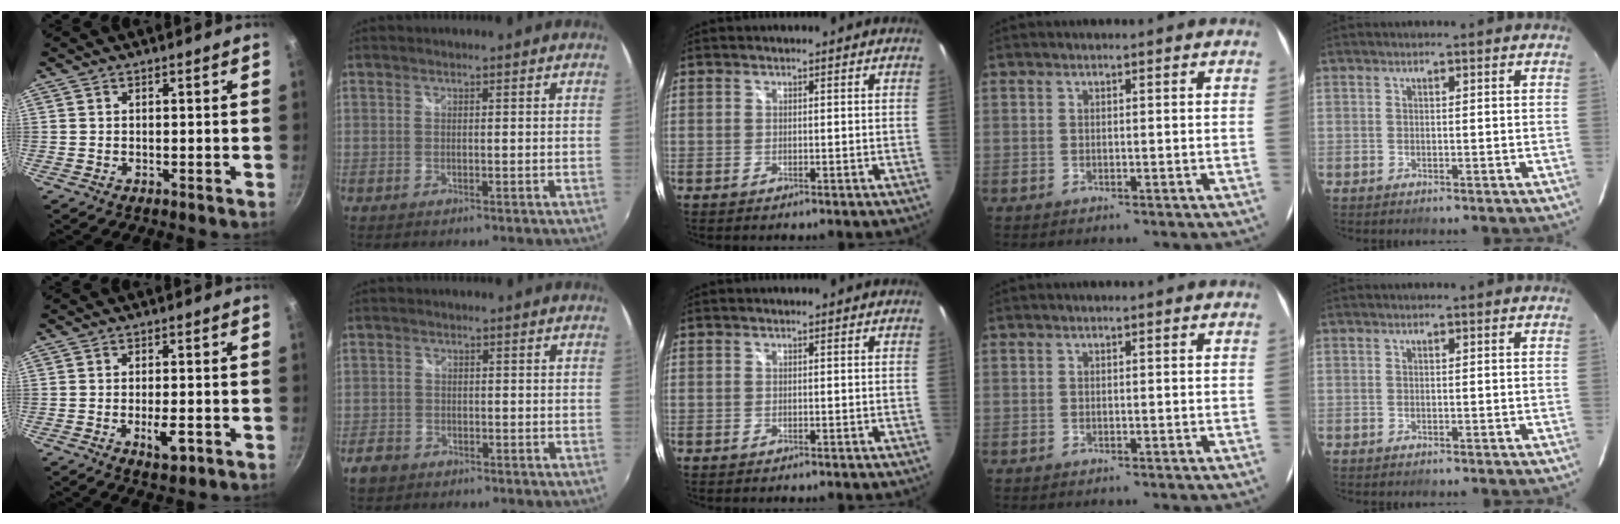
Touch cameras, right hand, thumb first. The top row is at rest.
{"thumb": {"total": 4.4, "force": [-1.5, 1.6, 3.8], "torque": [-0.053, 0.005, -0.019]}, "index": {"total": 3.2, "force": [-2.0, 2.3, 0.8], "torque": [-0.024, 0.001, -0.036]}}